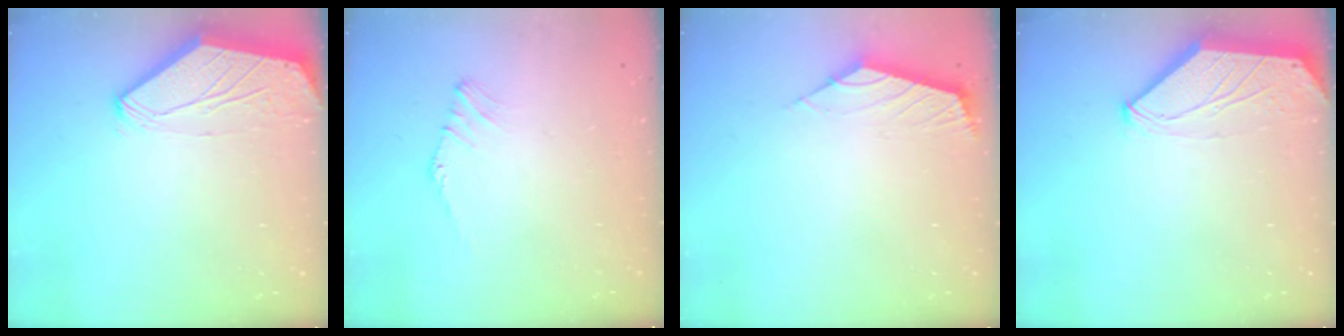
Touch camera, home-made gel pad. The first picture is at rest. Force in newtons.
{"total": 0.9, "press": 0.8, "slide": 0.4}
{"total": 2.6, "press": 2.6, "slide": 0.7}
{"total": 0.0}